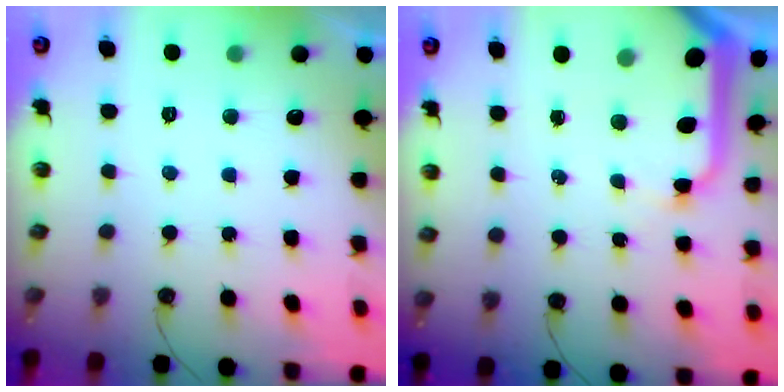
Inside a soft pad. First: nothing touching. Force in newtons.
{"total": 14.6, "press": 14.5, "slide": 1.9}